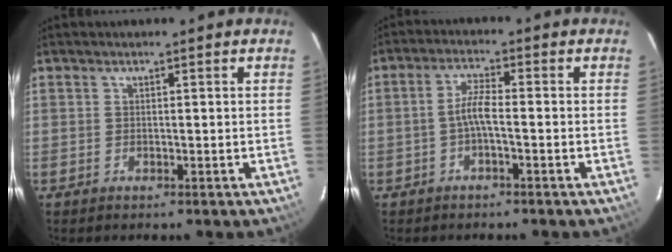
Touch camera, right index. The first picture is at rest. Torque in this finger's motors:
{"motor_torque": [0.33, -0.15, 0.24, 0.09]}